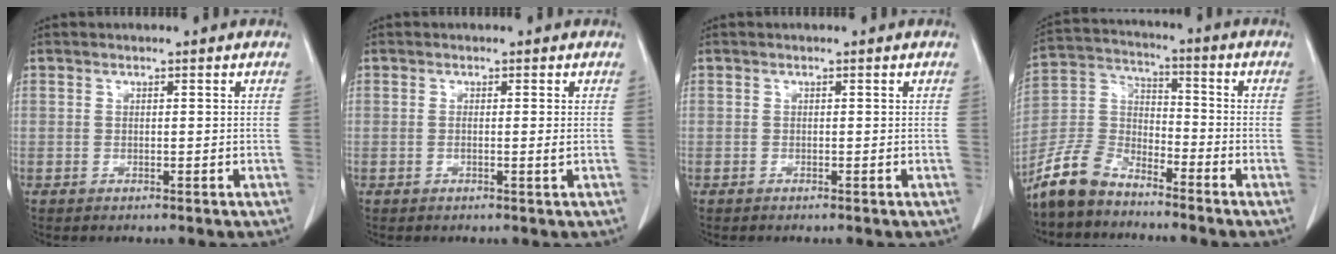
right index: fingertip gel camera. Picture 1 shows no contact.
{"total": 1.2, "force": [-0.1, -0.2, 1.2], "torque": [-0.021, -0.003, -0.004]}
{"total": 0.0}
{"total": 9.0, "force": [-7.7, 3.7, 2.9], "torque": [-0.078, 0.010, -0.156]}